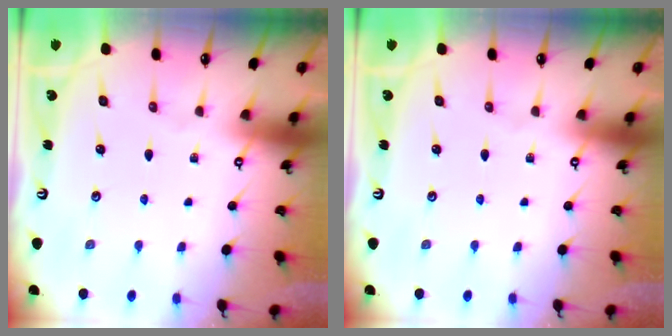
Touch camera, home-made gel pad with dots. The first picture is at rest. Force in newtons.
{"total": 0.0}